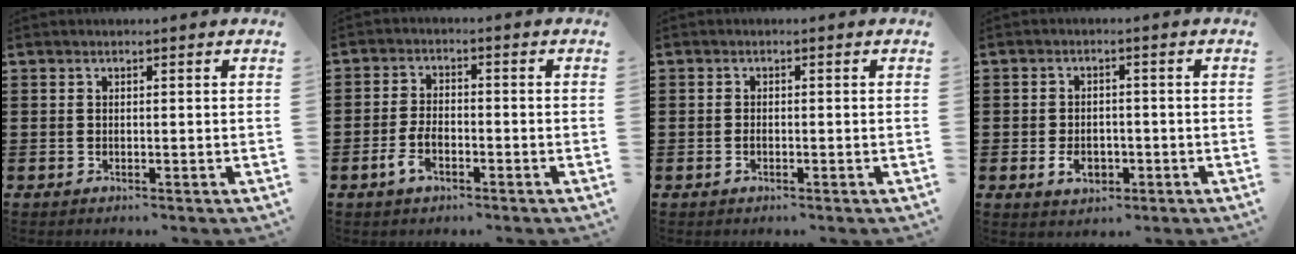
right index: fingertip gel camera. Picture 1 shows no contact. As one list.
[{"total": 4.1, "force": [-2.1, 2.0, 3.0], "torque": [-0.074, -0.004, -0.042]}, {"total": 0.9, "force": [-0.5, 0.4, 0.7], "torque": [-0.015, -0.008, -0.008]}, {"total": 3.8, "force": [-1.3, 2.4, 2.6], "torque": [-0.043, -0.005, -0.024]}]